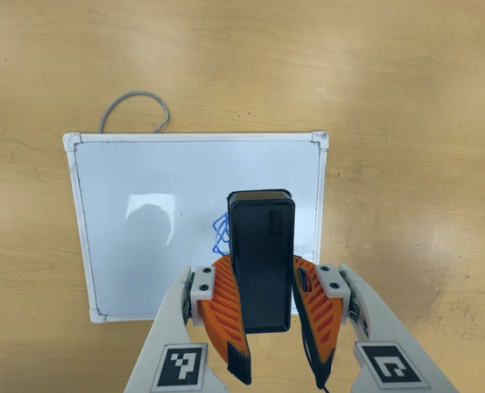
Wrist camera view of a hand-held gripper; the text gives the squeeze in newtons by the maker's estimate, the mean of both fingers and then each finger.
{"total": 8.9, "left": 7.7, "right": 10.0}